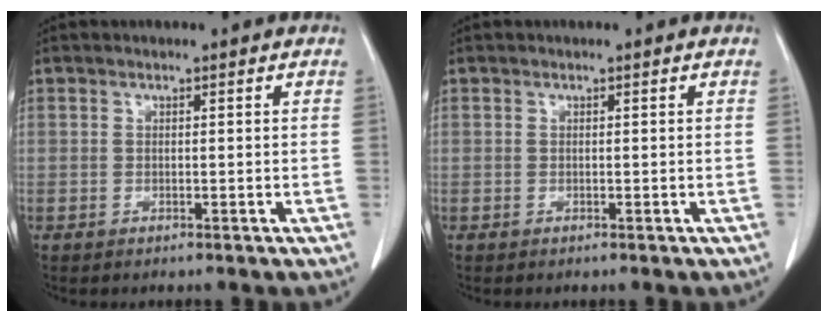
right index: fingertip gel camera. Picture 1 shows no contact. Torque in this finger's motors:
{"motor_torque": [-0.02, -0.01, 0.01, 0.01]}